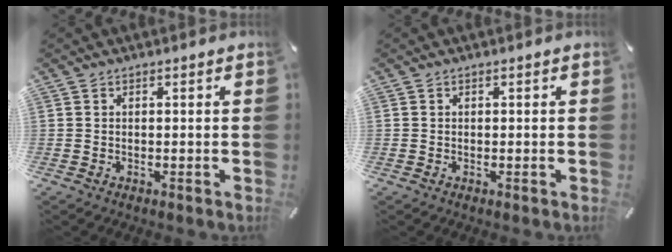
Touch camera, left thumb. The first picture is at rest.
{"total": 0.0}